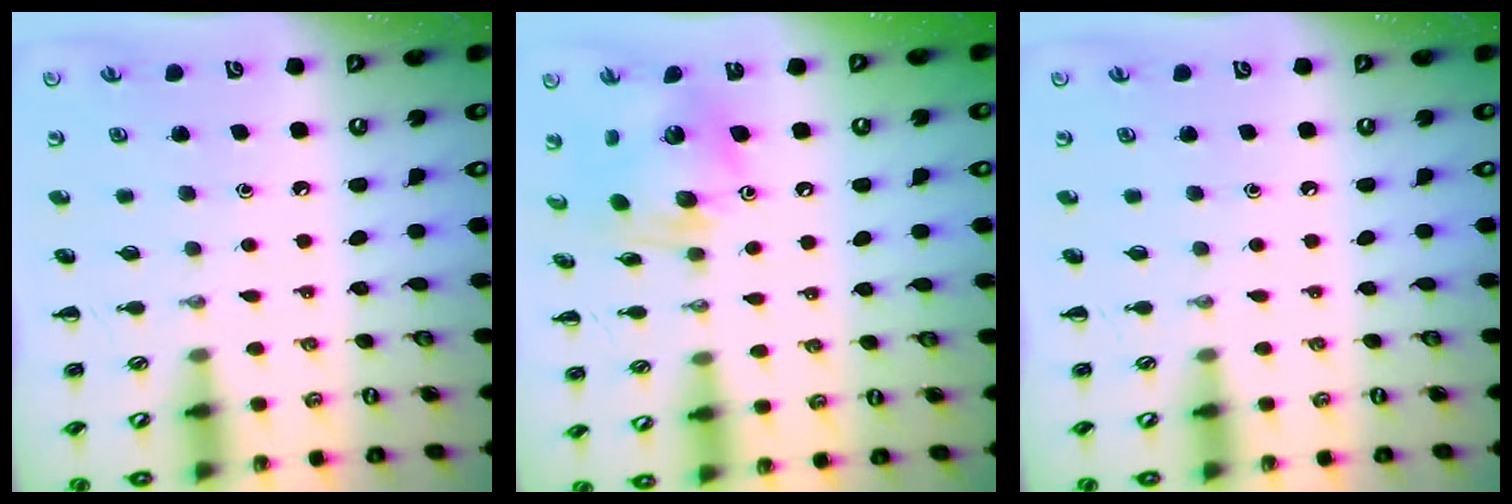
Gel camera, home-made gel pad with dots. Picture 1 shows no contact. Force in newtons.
{"total": 12.2, "press": 12.1, "slide": 1.2}
{"total": 0.0}